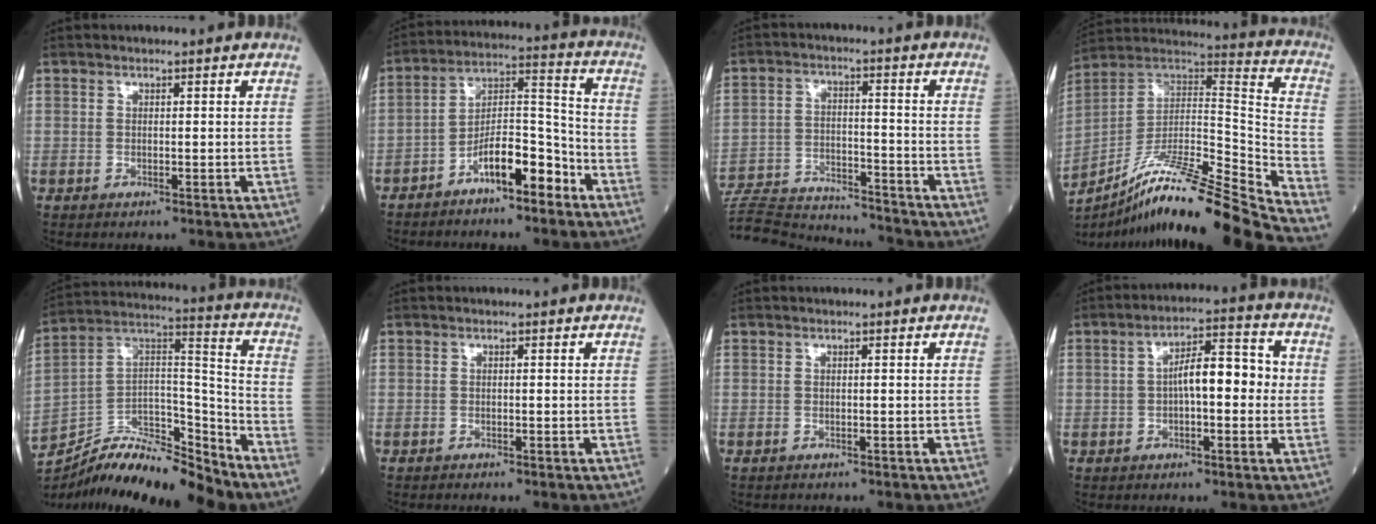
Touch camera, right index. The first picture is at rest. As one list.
[{"total": 9.6, "force": [-6.1, 2.8, 6.9], "torque": [-0.120, 0.025, -0.107]}, {"total": 17.1, "force": [-16.6, 1.6, 3.6], "torque": [-0.078, 0.006, -0.254]}, {"total": 26.0, "force": [-21.3, -1.1, 14.9], "torque": [-0.215, -0.007, -0.354]}, {"total": 17.1, "force": [-15.2, 3.6, 7.0], "torque": [-0.110, 0.053, -0.262]}, {"total": 0.7, "force": [-0.6, 0.1, 0.3], "torque": [-0.008, -0.001, -0.011]}, {"total": 0.8, "force": [-0.8, 0.3, 0.2], "torque": [-0.009, 0.000, -0.013]}, {"total": 7.8, "force": [0.0, 2.4, 7.5], "torque": [-0.122, 0.033, -0.004]}]